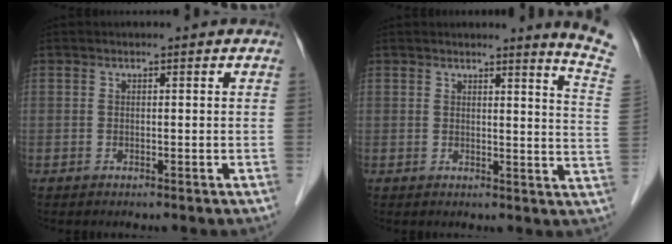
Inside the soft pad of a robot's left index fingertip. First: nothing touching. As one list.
[{"total": 7.3, "force": [6.5, -2.0, 2.6], "torque": [-0.032, -0.077, 0.050]}]